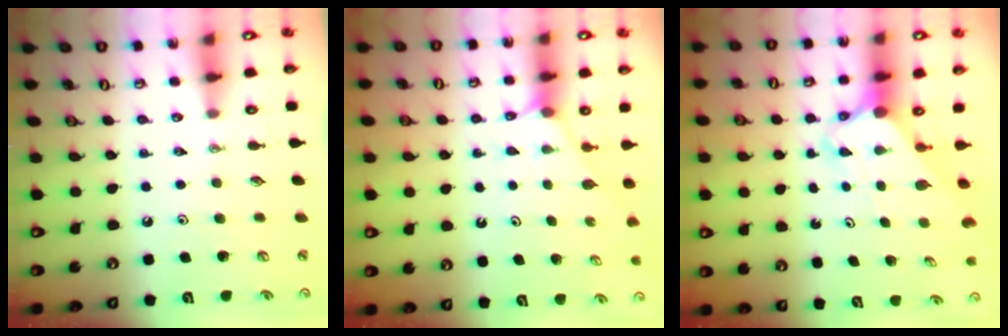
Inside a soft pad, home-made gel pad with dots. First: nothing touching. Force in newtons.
{"total": 1.9, "press": 1.9, "slide": 0.3}
{"total": 2.8, "press": 2.8, "slide": 0.2}